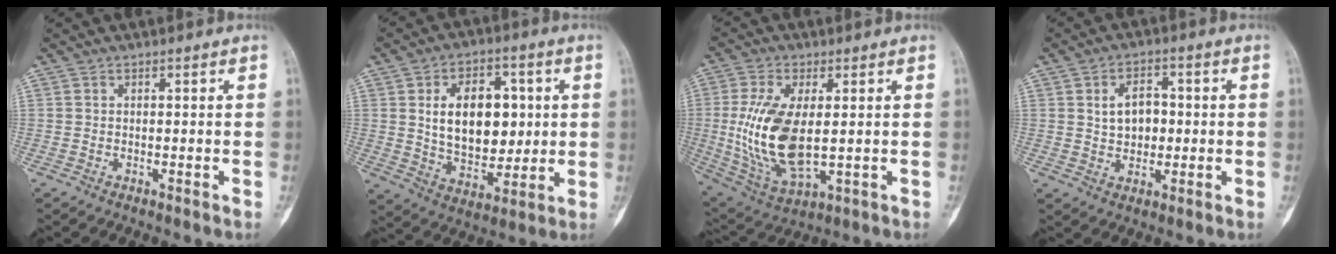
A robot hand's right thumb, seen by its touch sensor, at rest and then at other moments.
{"total": 15.6, "force": [2.4, 10.1, 11.7], "torque": [-0.141, -0.009, 0.047]}
{"total": 15.5, "force": [0.2, 7.3, 13.7], "torque": [-0.283, -0.017, 0.020]}
{"total": 6.5, "force": [0.7, 4.6, 4.6], "torque": [-0.056, 0.005, 0.012]}